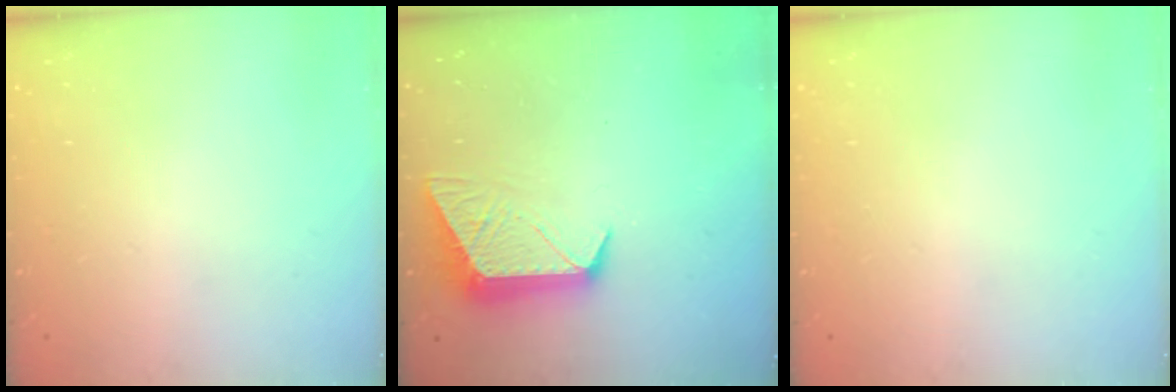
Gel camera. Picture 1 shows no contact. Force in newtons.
{"total": 10.0, "press": 10.0, "slide": 0.5}
{"total": 0.0}